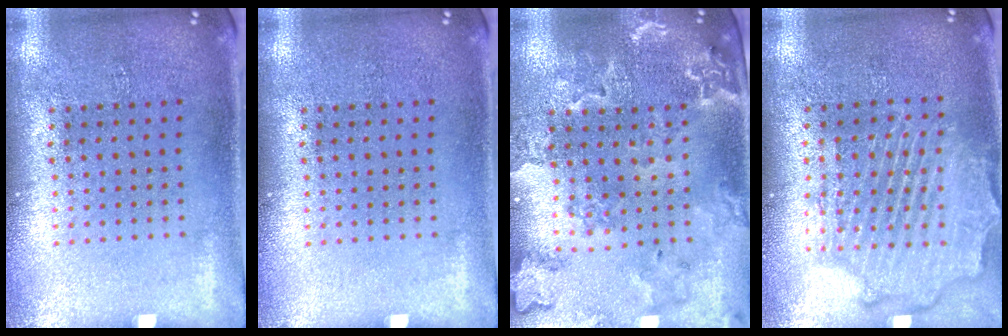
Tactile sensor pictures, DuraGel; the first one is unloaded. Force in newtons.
{"total": 0.0}
{"total": 1.8, "press": 1.8, "slide": 0.3}
{"total": 2.4, "press": 2.2, "slide": 0.8}